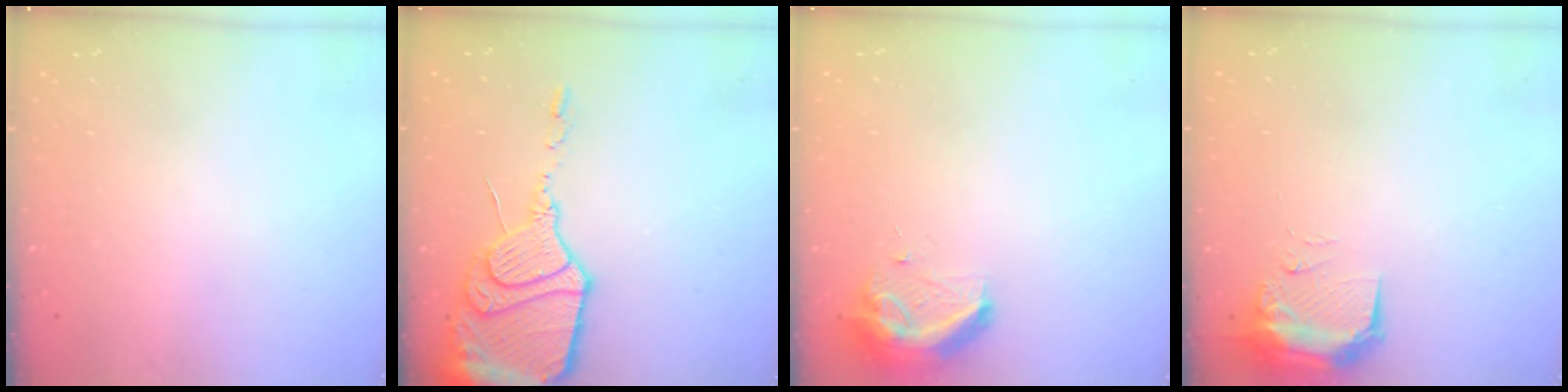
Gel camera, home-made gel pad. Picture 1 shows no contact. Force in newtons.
{"total": 19.2, "press": 19.1, "slide": 1.6}
{"total": 9.2, "press": 9.2, "slide": 0.3}
{"total": 11.0, "press": 9.6, "slide": 5.4}